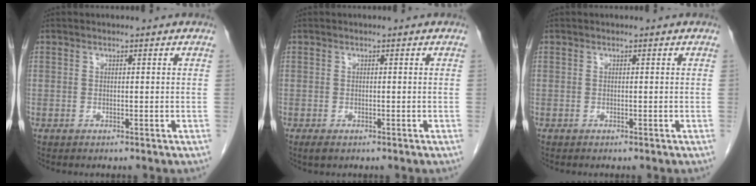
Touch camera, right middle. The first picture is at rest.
{"total": 1.4, "force": [-0.9, 0.7, 0.9], "torque": [-0.018, -0.002, -0.008]}
{"total": 0.0}